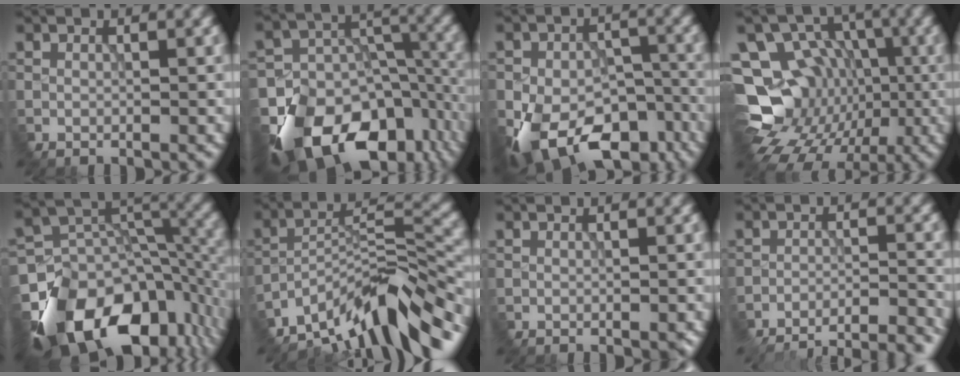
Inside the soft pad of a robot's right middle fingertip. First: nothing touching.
{"total": 14.2, "force": [-8.8, 9.5, 5.7], "torque": [-0.138, -0.024, -0.110]}
{"total": 13.1, "force": [-8.9, 6.9, 6.7], "torque": [-0.145, -0.042, -0.109]}
{"total": 12.3, "force": [-4.0, 10.8, 4.4], "torque": [-0.110, -0.004, -0.062]}
{"total": 15.1, "force": [-9.2, 9.5, 7.2], "torque": [-0.163, -0.036, -0.117]}
{"total": 10.8, "force": [-9.3, 1.6, 5.3], "torque": [-0.102, 0.016, -0.151]}
{"total": 1.1, "force": [-0.5, 0.3, 0.9], "torque": [0.002, 0.007, 0.007]}
{"total": 14.7, "force": [-14.3, 2.3, 2.5], "torque": [-0.012, 0.017, -0.144]}